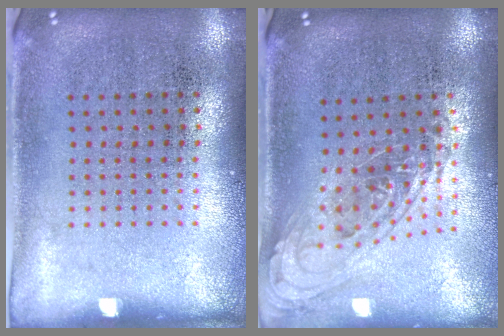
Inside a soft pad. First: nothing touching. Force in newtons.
{"total": 1.1, "press": 1.0, "slide": 0.4}